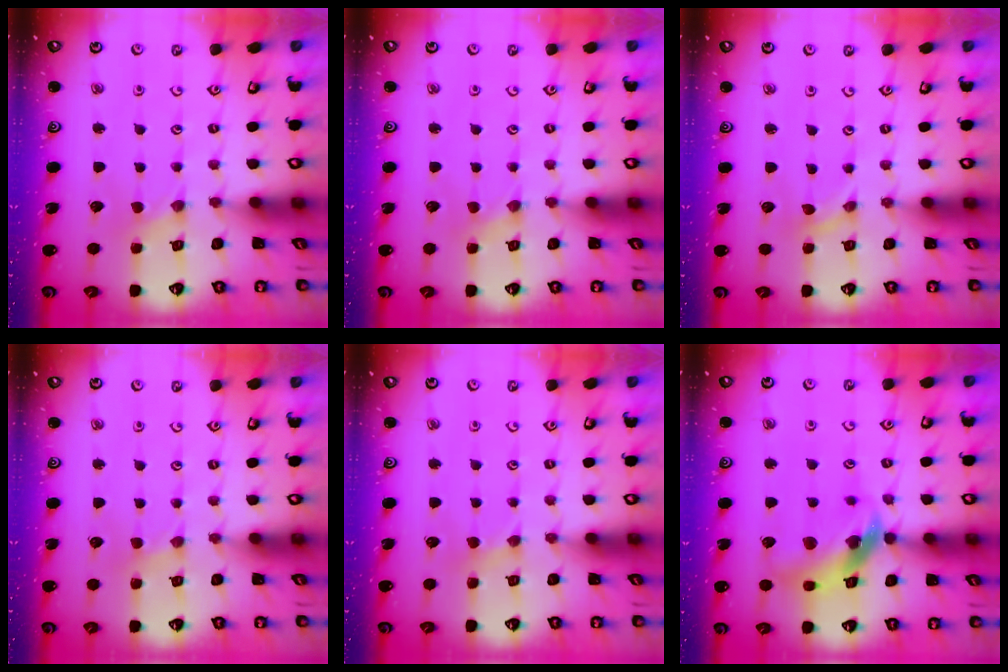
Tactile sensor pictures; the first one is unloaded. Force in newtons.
{"total": 1.0, "press": 0.9, "slide": 0.2}
{"total": 0.0}
{"total": 1.5, "press": 1.5, "slide": 0.3}
{"total": 2.6, "press": 2.6, "slide": 0.4}
{"total": 13.9, "press": 13.8, "slide": 1.8}